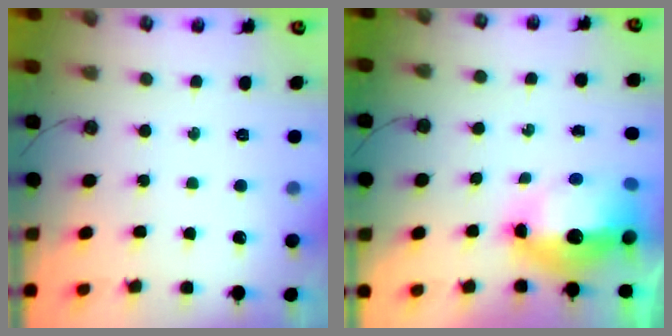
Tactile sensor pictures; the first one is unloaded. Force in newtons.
{"total": 15.2, "press": 15.1, "slide": 1.8}